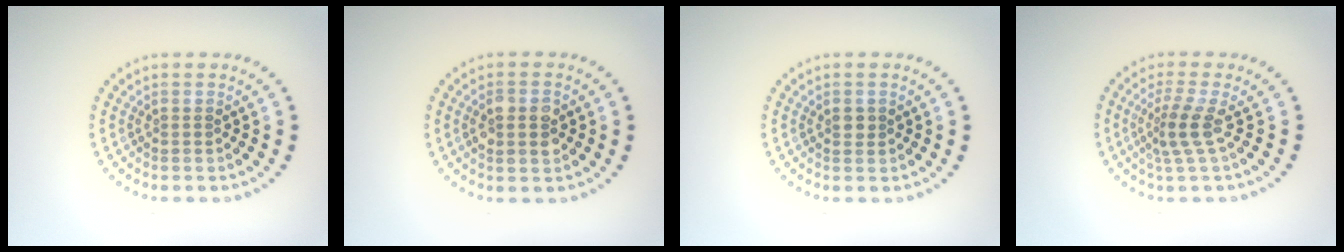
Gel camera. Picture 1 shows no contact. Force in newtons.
{"total": 2.6, "press": 2.6, "slide": 0.3}
{"total": 1.0, "press": 0.9, "slide": 0.3}
{"total": 2.7, "press": 1.9, "slide": 1.9}